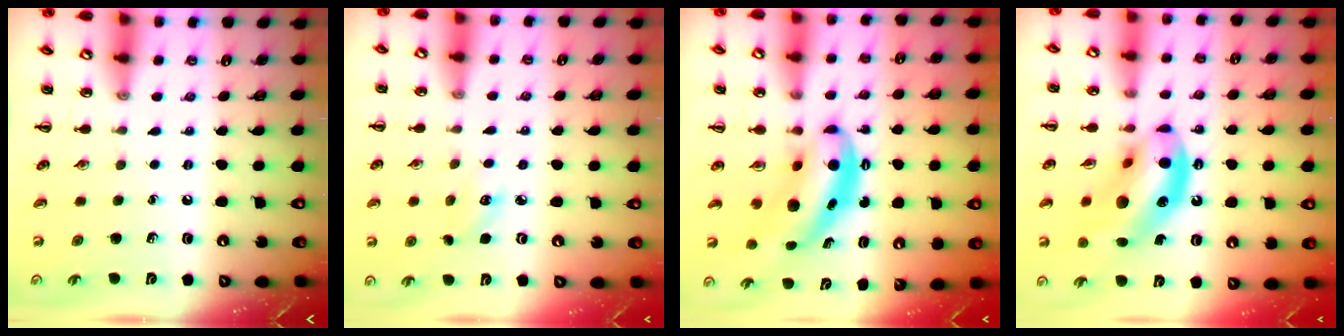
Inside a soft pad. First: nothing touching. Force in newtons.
{"total": 3.2, "press": 3.1, "slide": 0.8}
{"total": 6.3, "press": 6.2, "slide": 1.1}
{"total": 16.6, "press": 16.0, "slide": 4.3}